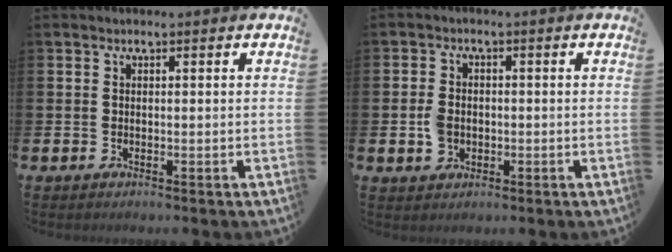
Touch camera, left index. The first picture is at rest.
{"total": 3.0, "force": [-0.4, 2.4, 1.8], "torque": [-0.028, 0.006, -0.011]}